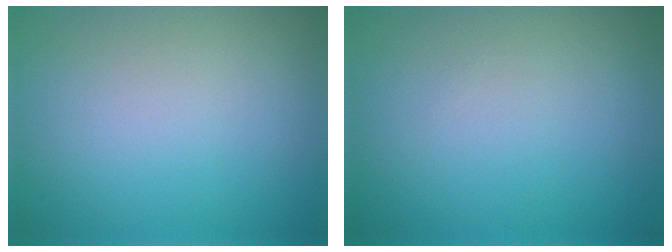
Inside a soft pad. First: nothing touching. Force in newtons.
{"total": 0.0}